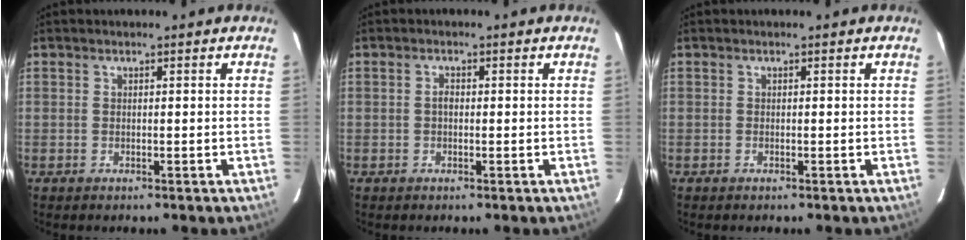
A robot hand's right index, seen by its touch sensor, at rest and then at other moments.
{"total": 1.1, "force": [-0.2, 0.7, 0.8], "torque": [-0.014, 0.006, -0.004]}
{"total": 0.0}